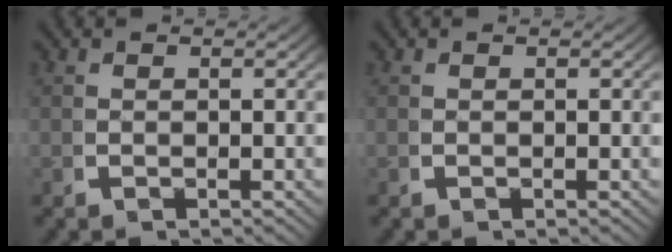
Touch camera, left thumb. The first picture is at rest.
{"total": 0.0}